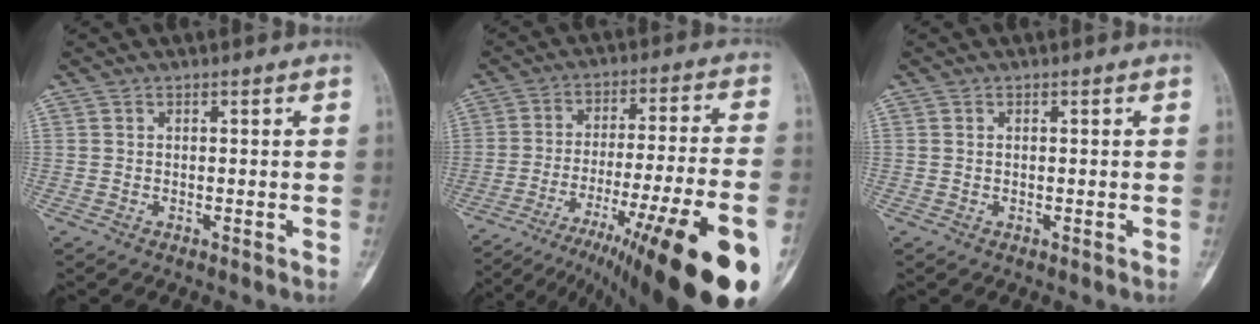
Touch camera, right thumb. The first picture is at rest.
{"total": 29.3, "force": [-16.9, 4.4, 23.5], "torque": [-0.304, 0.034, -0.256]}
{"total": 0.0}